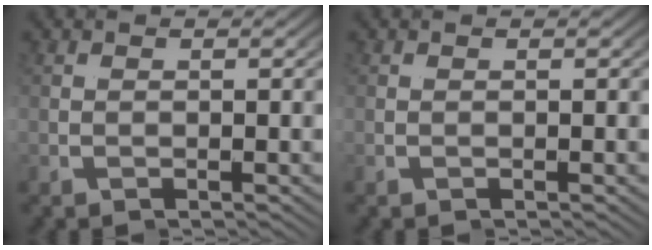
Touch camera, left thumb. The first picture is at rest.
{"total": 0.0}